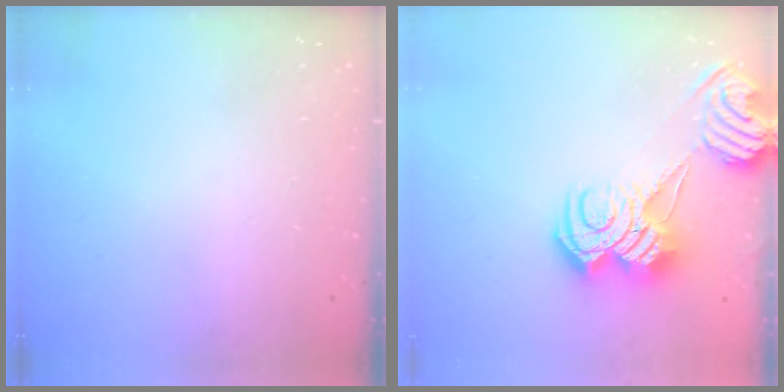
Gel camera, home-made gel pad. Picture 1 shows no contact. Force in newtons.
{"total": 10.5, "press": 10.4, "slide": 0.9}